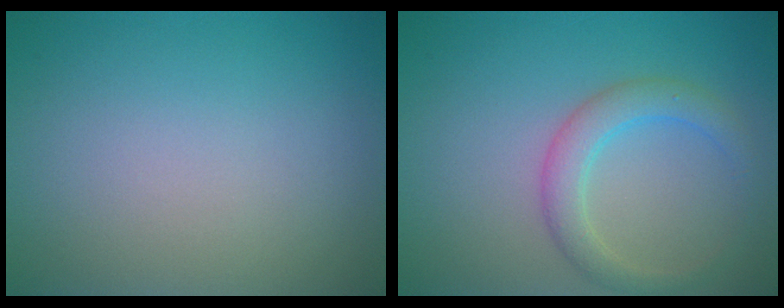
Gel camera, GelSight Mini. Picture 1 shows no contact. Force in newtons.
{"total": 3.0, "press": 3.0, "slide": 0.1}